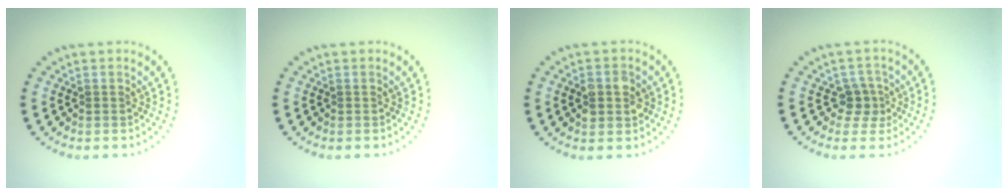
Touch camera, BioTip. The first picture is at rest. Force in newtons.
{"total": 0.0}
{"total": 2.4, "press": 2.4, "slide": 0.3}
{"total": 1.8, "press": 1.4, "slide": 1.2}